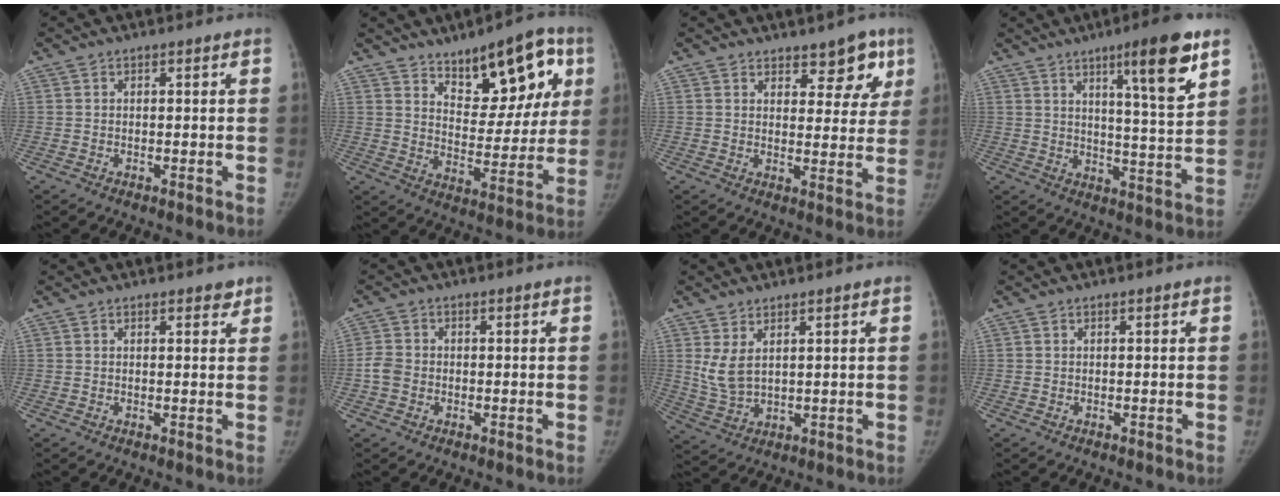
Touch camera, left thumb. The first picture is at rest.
{"total": 16.9, "force": [8.7, 7.6, 12.3], "torque": [-0.118, -0.035, 0.134]}
{"total": 7.4, "force": [4.9, 3.9, 4.0], "torque": [-0.006, -0.025, 0.063]}
{"total": 13.3, "force": [7.3, 1.6, 11.0], "torque": [-0.152, -0.041, 0.107]}
{"total": 1.8, "force": [1.4, 0.8, 0.9], "torque": [0.000, -0.007, 0.015]}
{"total": 3.0, "force": [-0.6, 2.5, 1.6], "torque": [-0.029, 0.005, -0.016]}
{"total": 5.5, "force": [2.4, 2.6, 4.2], "torque": [-0.085, -0.018, 0.062]}
{"total": 0.0}